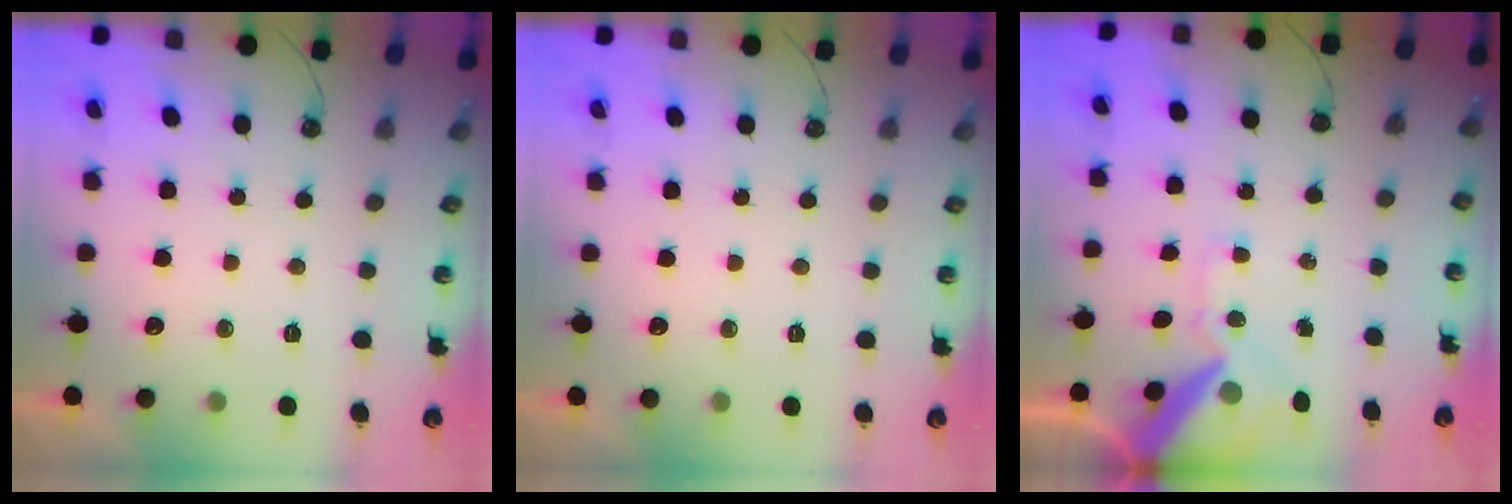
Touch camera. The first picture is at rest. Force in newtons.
{"total": 0.0}
{"total": 13.1, "press": 13.0, "slide": 1.8}